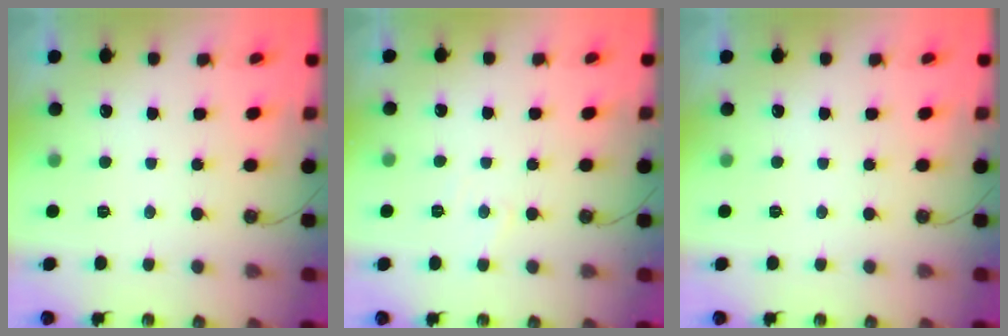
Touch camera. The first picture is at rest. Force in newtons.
{"total": 4.4, "press": 4.3, "slide": 0.7}
{"total": 0.0}